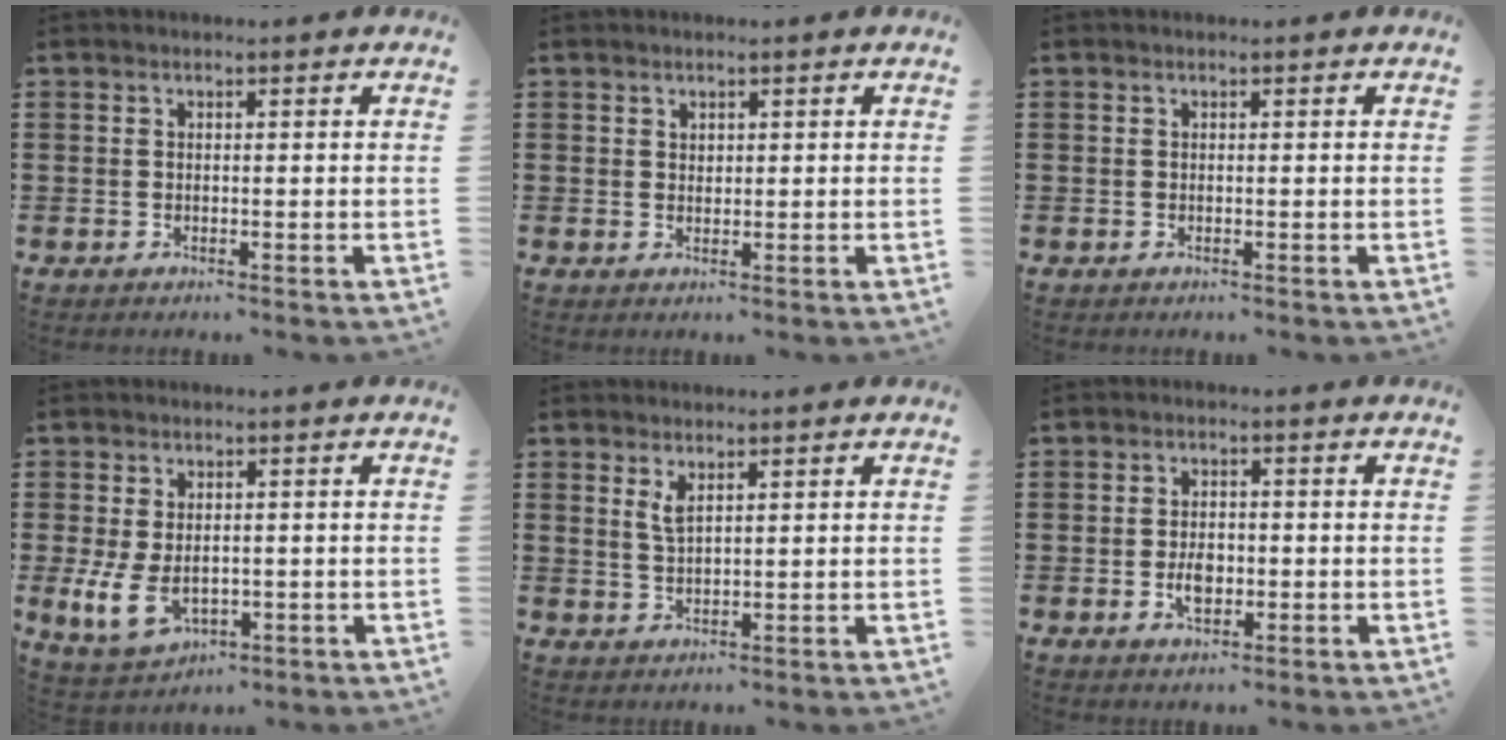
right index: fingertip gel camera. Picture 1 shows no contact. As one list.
[{"total": 1.1, "force": [0.8, 0.6, 0.2], "torque": [-0.004, 0.002, 0.016]}, {"total": 0.0}, {"total": 5.9, "force": [-0.7, 3.8, 4.4], "torque": [-0.109, -0.001, -0.017]}, {"total": 2.5, "force": [1.4, 0.8, 1.8], "torque": [-0.039, 0.003, 0.025]}, {"total": 3.7, "force": [-0.8, 2.2, 2.9], "torque": [-0.047, 0.000, -0.014]}]